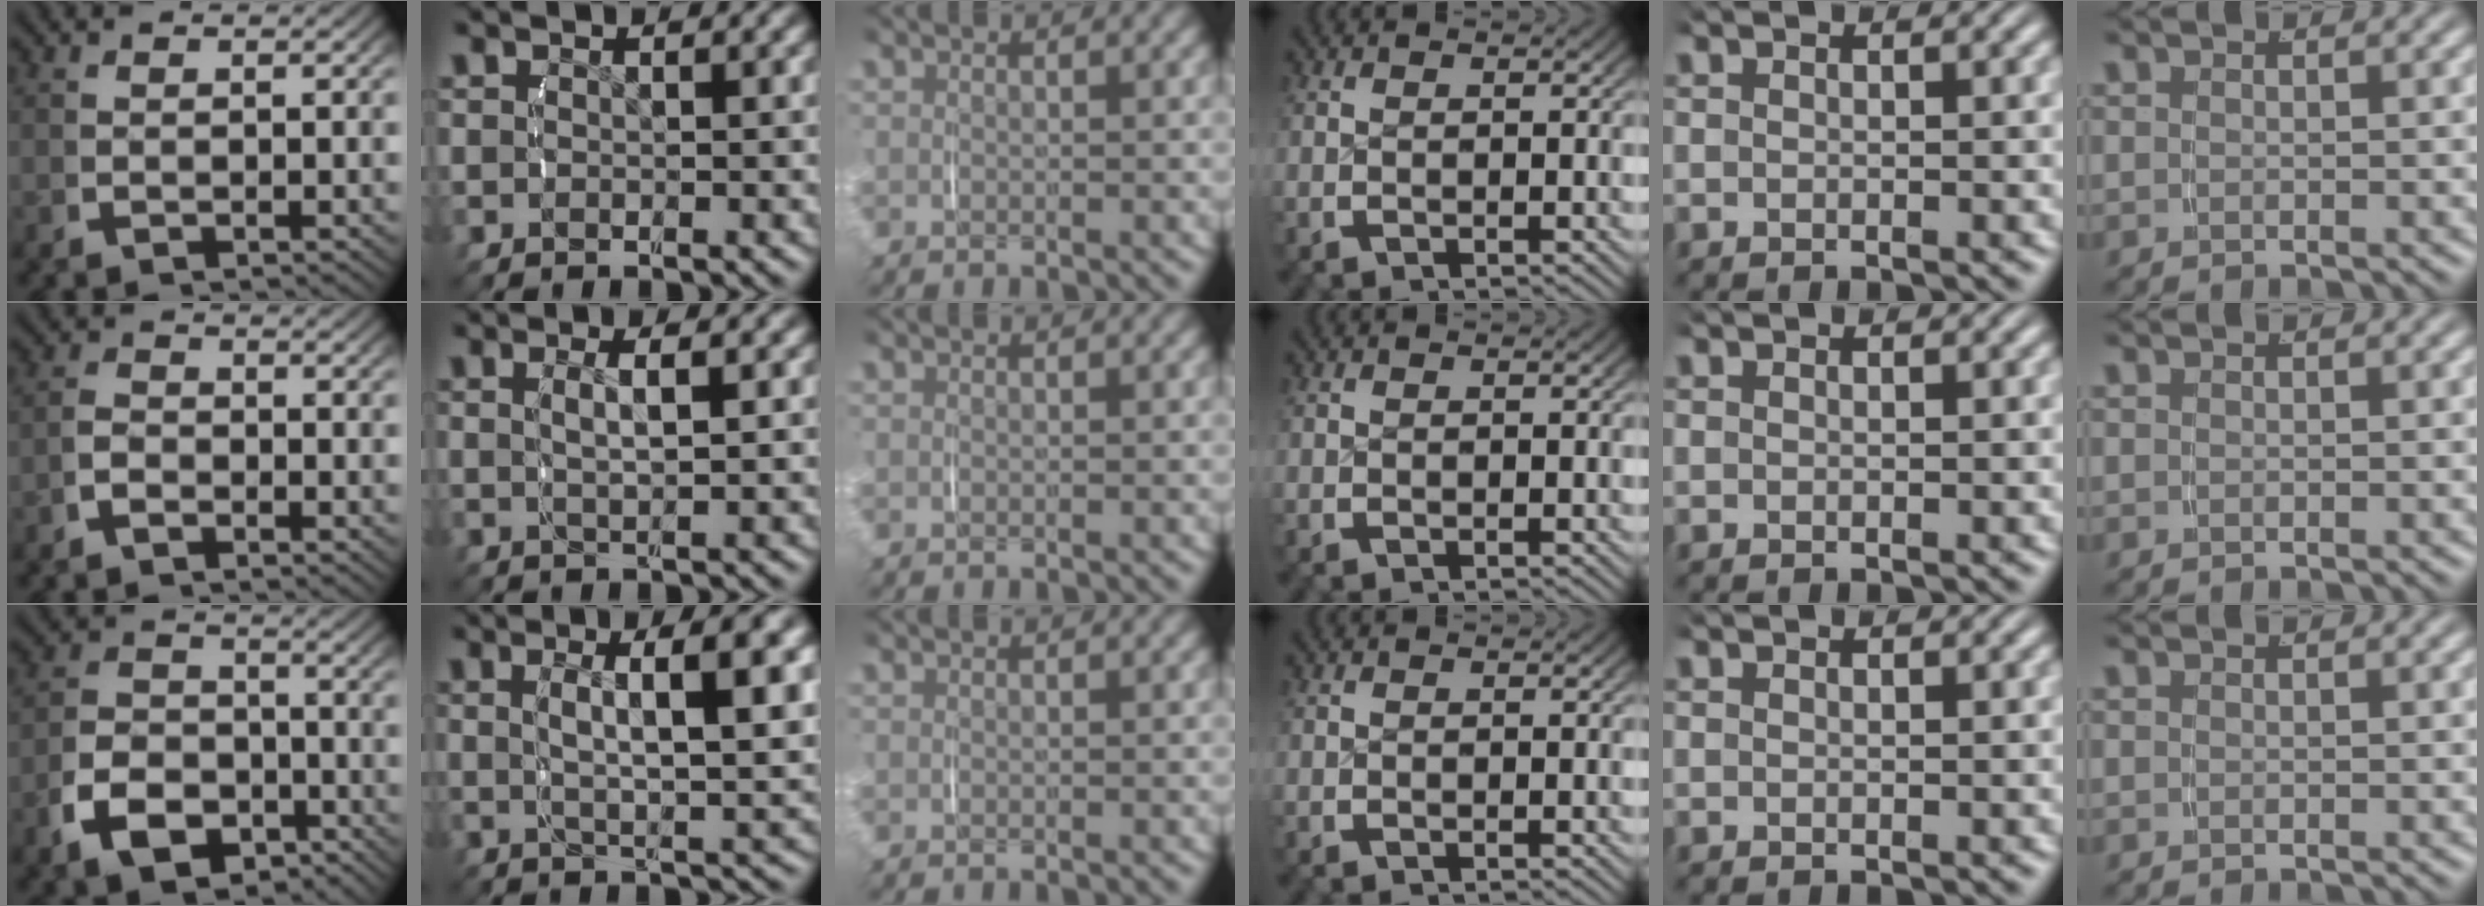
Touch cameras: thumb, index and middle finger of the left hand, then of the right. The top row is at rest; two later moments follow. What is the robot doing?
{"motion": "lift_and_place", "object": "pen bag"}